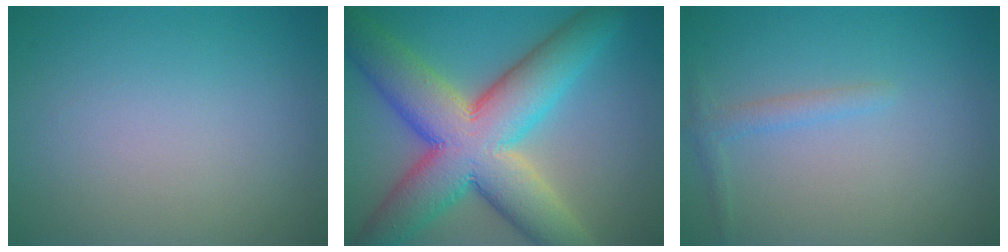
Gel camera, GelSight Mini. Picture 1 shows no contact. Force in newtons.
{"total": 13.3, "press": 13.3, "slide": 0.6}
{"total": 1.3, "press": 1.3, "slide": 0.1}